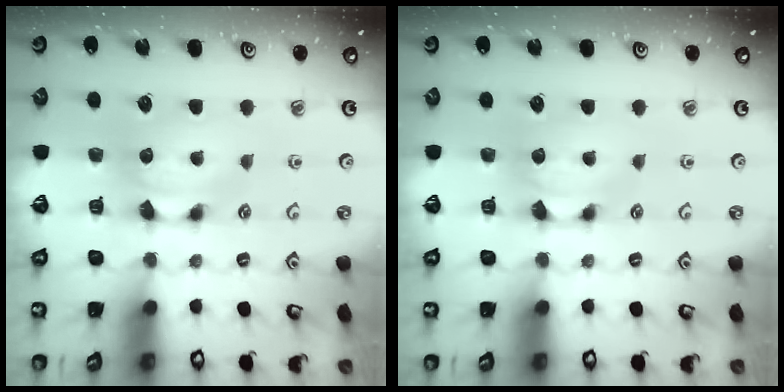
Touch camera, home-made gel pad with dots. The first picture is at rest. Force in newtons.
{"total": 0.0}